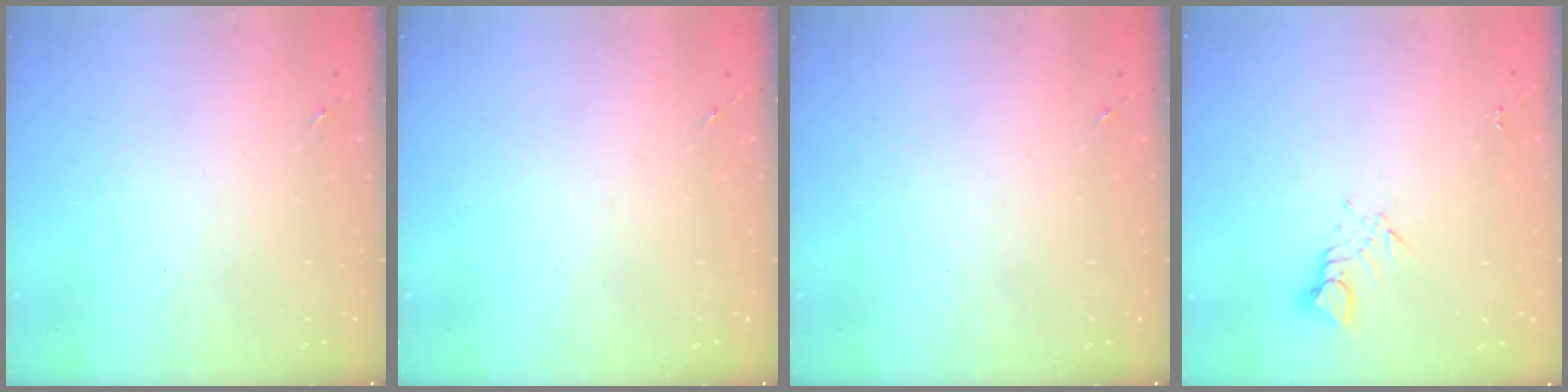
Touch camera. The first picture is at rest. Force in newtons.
{"total": 0.0}
{"total": 0.0}
{"total": 3.8, "press": 3.8, "slide": 0.2}